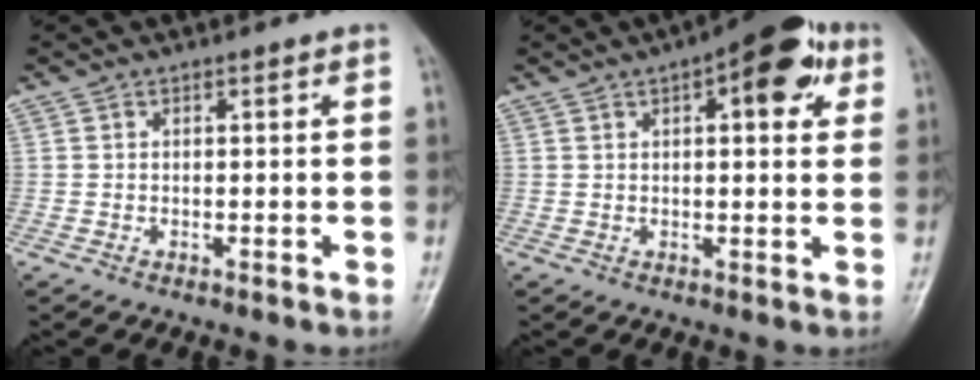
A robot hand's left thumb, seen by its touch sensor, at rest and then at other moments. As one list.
[{"total": 11.1, "force": [4.6, 4.5, 9.1], "torque": [-0.091, 0.005, 0.052]}]